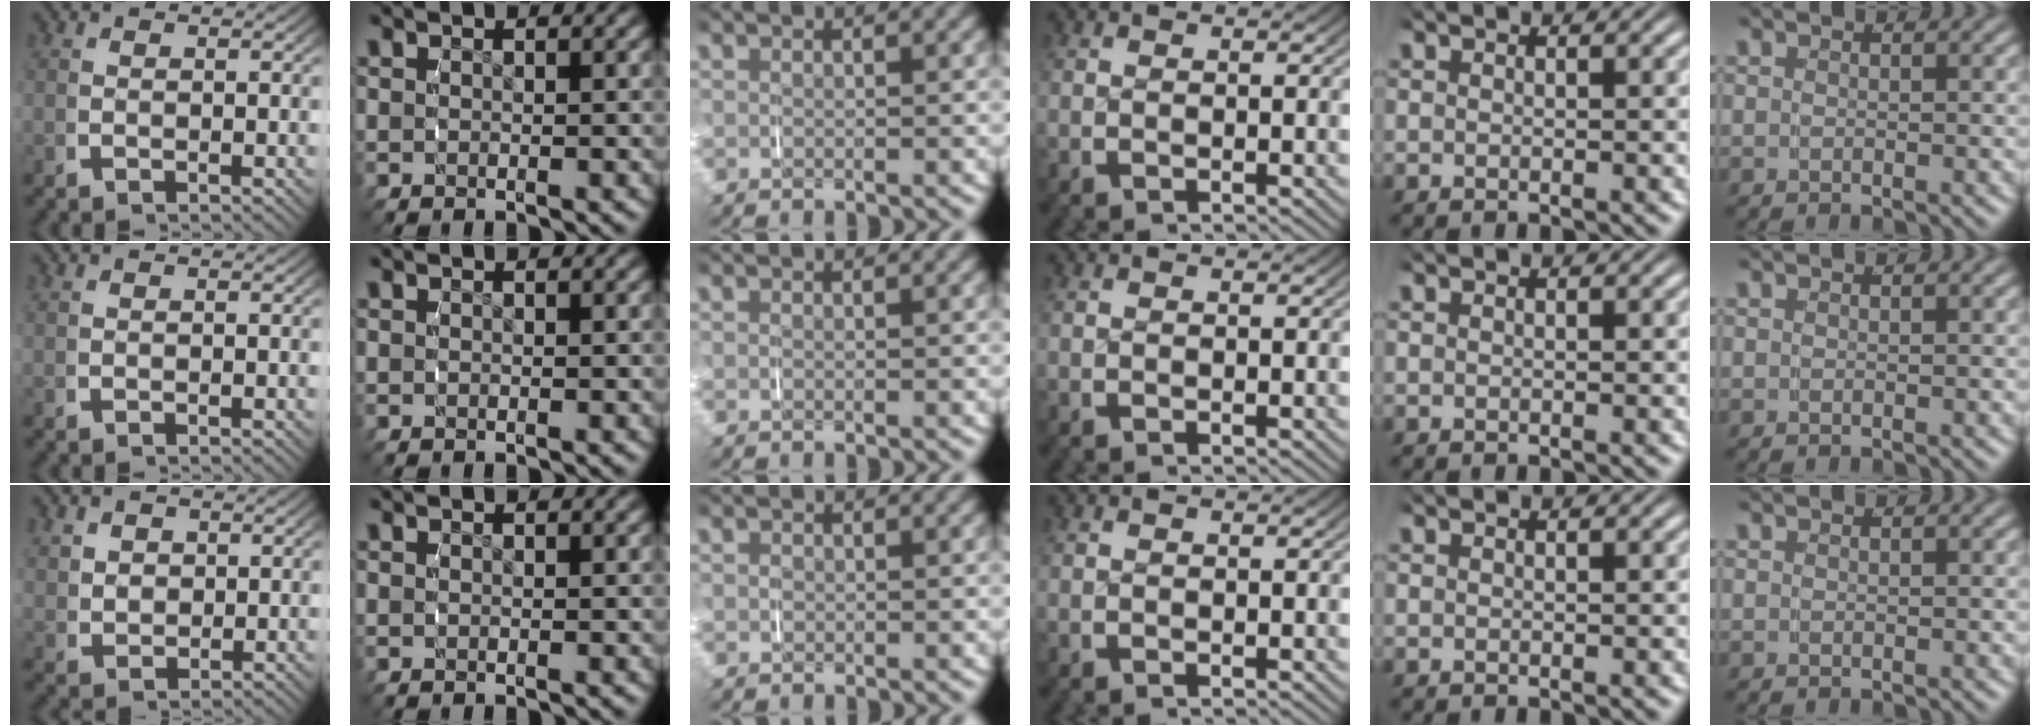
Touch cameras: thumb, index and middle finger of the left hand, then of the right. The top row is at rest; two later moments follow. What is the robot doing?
{"motion": "grasp_and_lifting", "object": "shorts"}